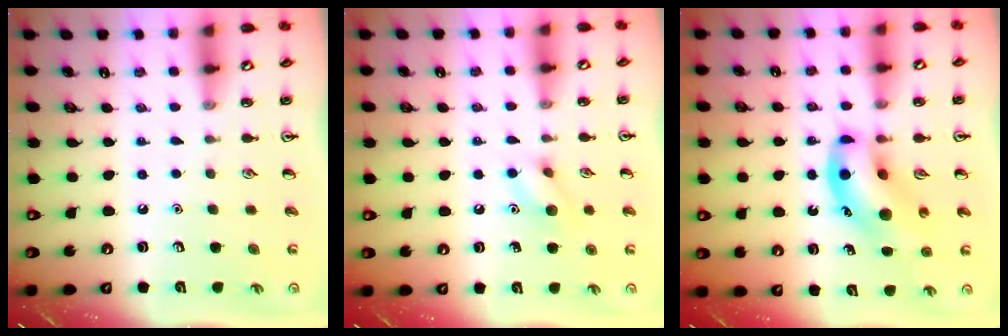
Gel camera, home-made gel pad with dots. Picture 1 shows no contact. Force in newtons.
{"total": 7.7, "press": 7.7, "slide": 0.6}
{"total": 11.7, "press": 11.2, "slide": 3.2}